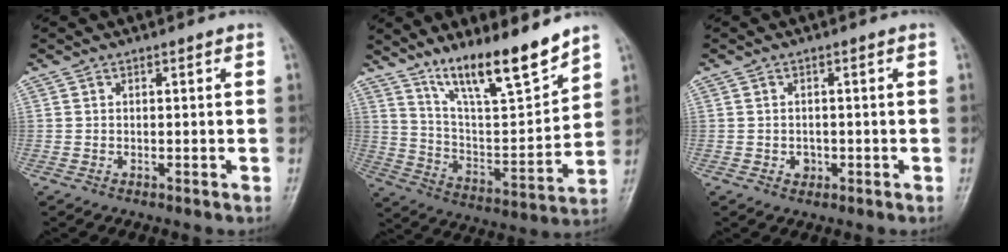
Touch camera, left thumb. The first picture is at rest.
{"total": 16.2, "force": [12.4, 3.0, 10.1], "torque": [-0.143, -0.078, 0.224]}
{"total": 1.7, "force": [-0.5, 1.5, 0.7], "torque": [-0.001, 0.004, -0.005]}